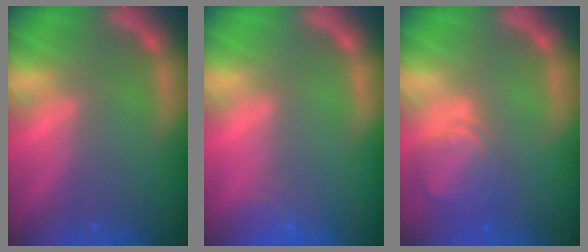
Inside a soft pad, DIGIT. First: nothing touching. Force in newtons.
{"total": 1.9}
{"total": 5.0}